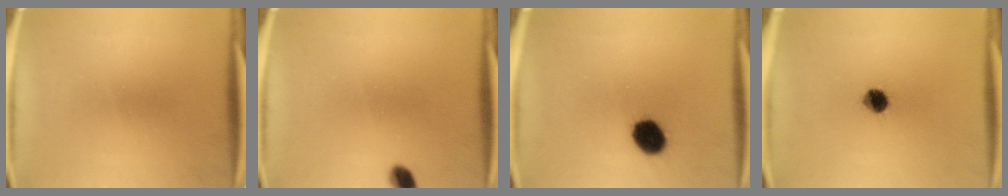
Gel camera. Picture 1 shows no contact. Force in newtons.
{"total": 2.9}
{"total": 8.6}
{"total": 5.3}